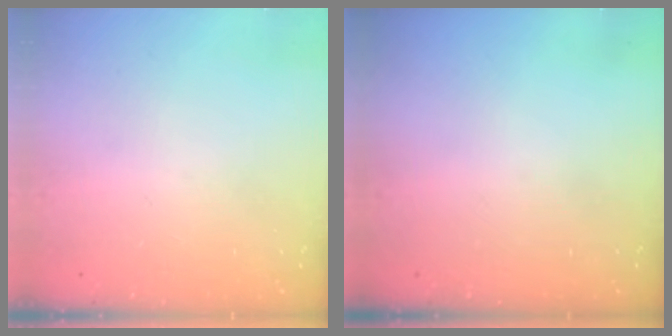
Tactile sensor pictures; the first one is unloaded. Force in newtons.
{"total": 0.0}